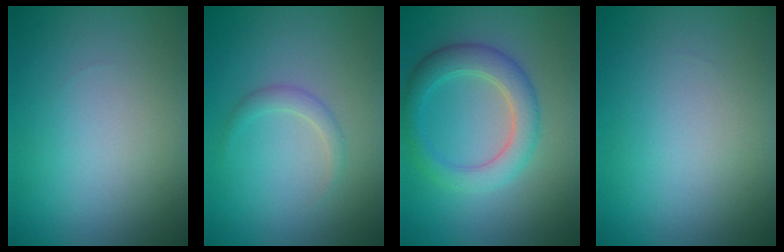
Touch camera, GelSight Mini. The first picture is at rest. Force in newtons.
{"total": 1.2, "press": 1.2, "slide": 0.0}
{"total": 4.2, "press": 4.2, "slide": 0.3}
{"total": 0.0}